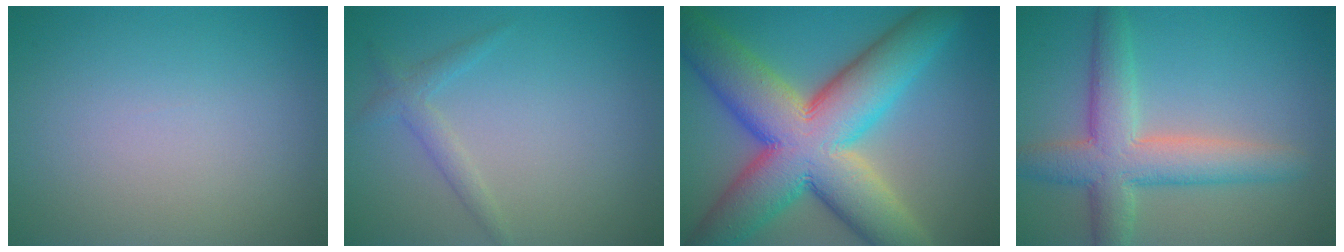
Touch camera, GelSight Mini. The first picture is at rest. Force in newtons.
{"total": 1.6, "press": 1.6, "slide": 0.1}
{"total": 15.4, "press": 15.3, "slide": 0.8}
{"total": 6.1, "press": 6.1, "slide": 0.4}